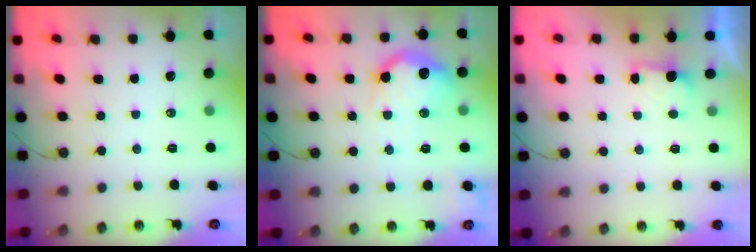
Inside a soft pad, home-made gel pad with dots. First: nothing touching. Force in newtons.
{"total": 16.9, "press": 16.8, "slide": 1.0}
{"total": 2.3, "press": 2.1, "slide": 1.0}